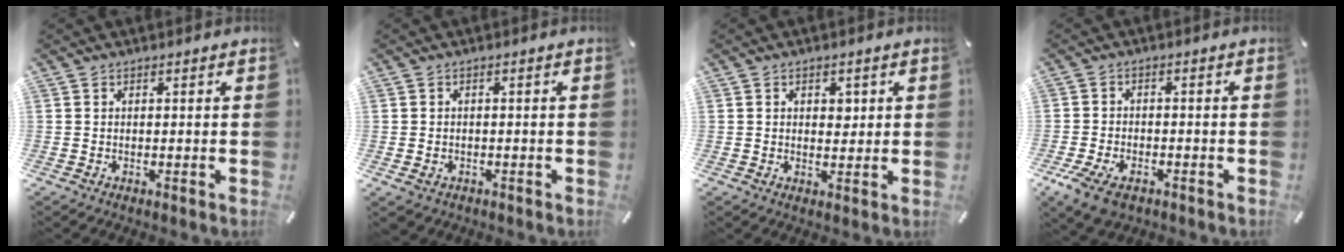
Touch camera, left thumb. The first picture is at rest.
{"total": 2.0, "force": [-0.7, 1.7, 0.8], "torque": [-0.014, 0.003, -0.015]}
{"total": 2.7, "force": [0.7, 2.1, 1.6], "torque": [-0.010, -0.003, 0.004]}
{"total": 5.9, "force": [-3.4, 3.6, 3.3], "torque": [-0.077, 0.010, -0.063]}